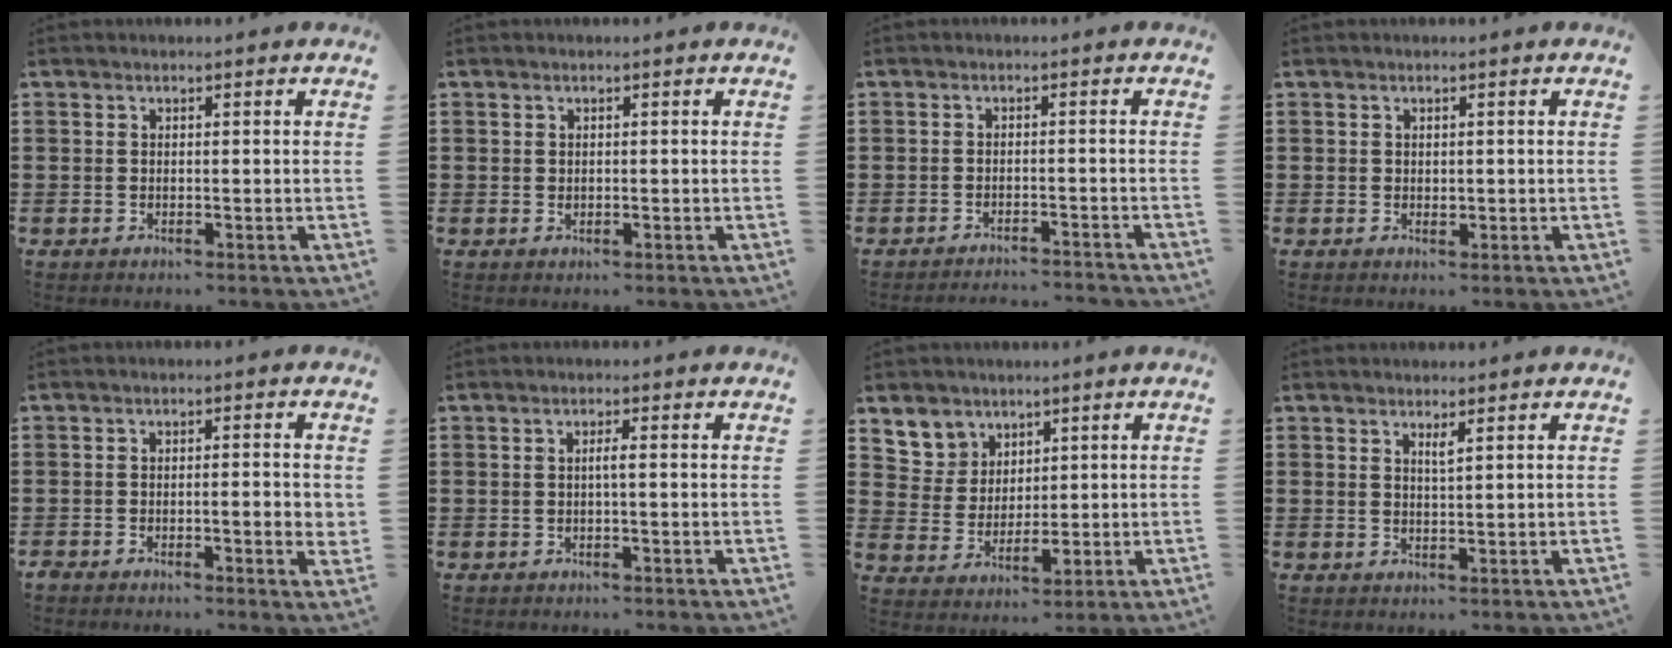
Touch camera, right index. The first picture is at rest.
{"total": 0.5, "force": [0.1, 0.4, 0.3], "torque": [-0.007, 0.002, 0.003]}
{"total": 2.2, "force": [-2.2, -0.1, -0.1], "torque": [-0.004, 0.002, -0.048]}
{"total": 0.7, "force": [0.2, 0.6, 0.4], "torque": [-0.009, 0.003, 0.004]}
{"total": 3.2, "force": [-1.3, 0.5, 2.9], "torque": [-0.045, -0.002, -0.023]}
{"total": 1.4, "force": [-0.2, 0.0, 1.4], "torque": [-0.026, -0.001, -0.005]}
{"total": 6.0, "force": [3.4, 4.9, 0.5], "torque": [-0.034, 0.004, 0.065]}
{"total": 1.3, "force": [1.0, 0.0, 0.9], "torque": [-0.020, -0.002, 0.017]}